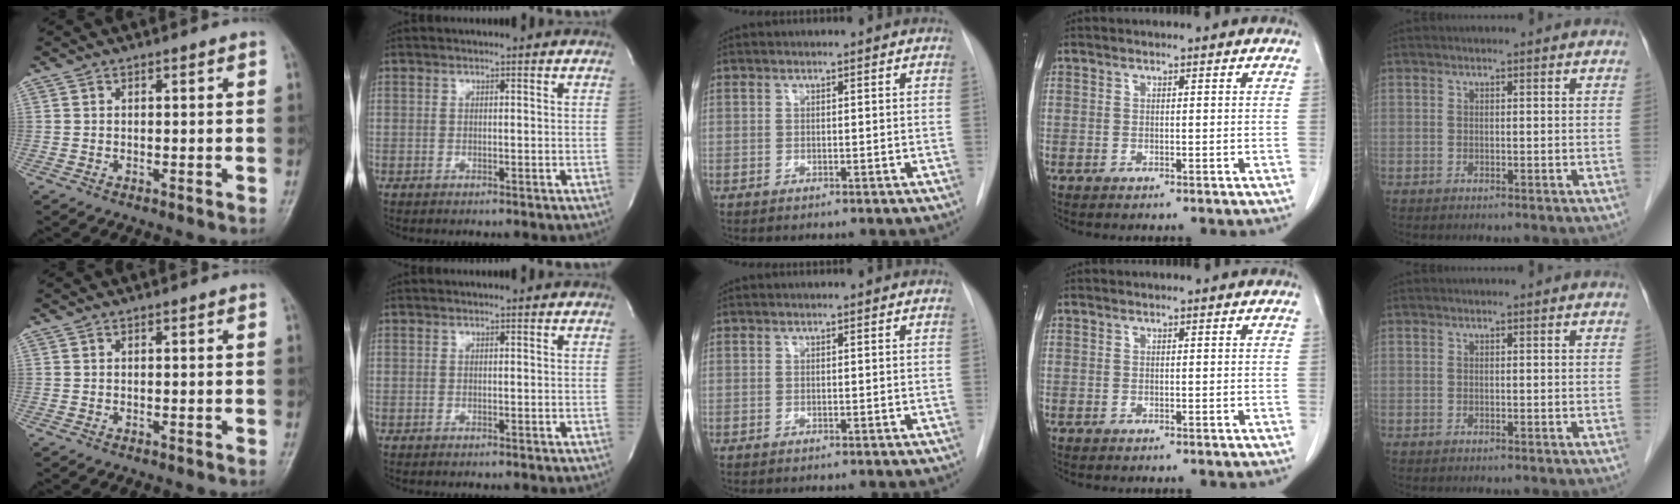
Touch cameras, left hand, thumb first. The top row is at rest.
{}